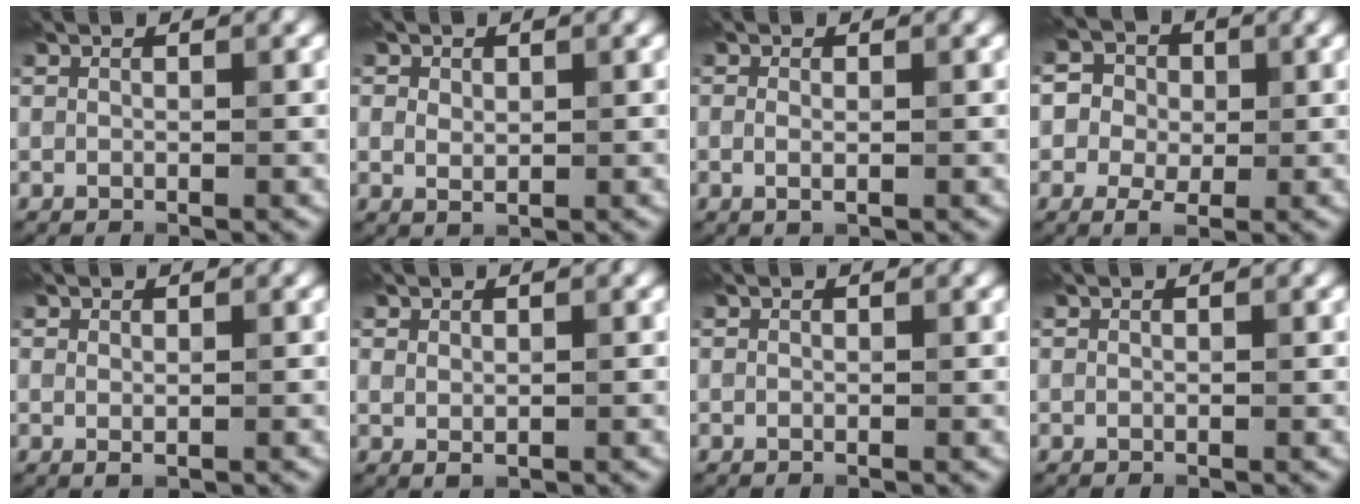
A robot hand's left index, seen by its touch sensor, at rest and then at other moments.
{"total": 1.3, "force": [0.4, 1.0, 0.8], "torque": [-0.012, -0.002, 0.009]}
{"total": 1.1, "force": [-0.1, 0.5, 0.9], "torque": [-0.020, -0.003, -0.003]}
{"total": 4.7, "force": [-0.2, 4.0, 2.5], "torque": [-0.027, 0.008, -0.021]}
{"total": 0.6, "force": [0.1, 0.3, 0.5], "torque": [-0.008, -0.002, 0.003]}
{"total": 0.9, "force": [0.2, 0.5, 0.7], "torque": [-0.012, -0.002, 0.010]}
{"total": 0.0}
{"total": 0.0}